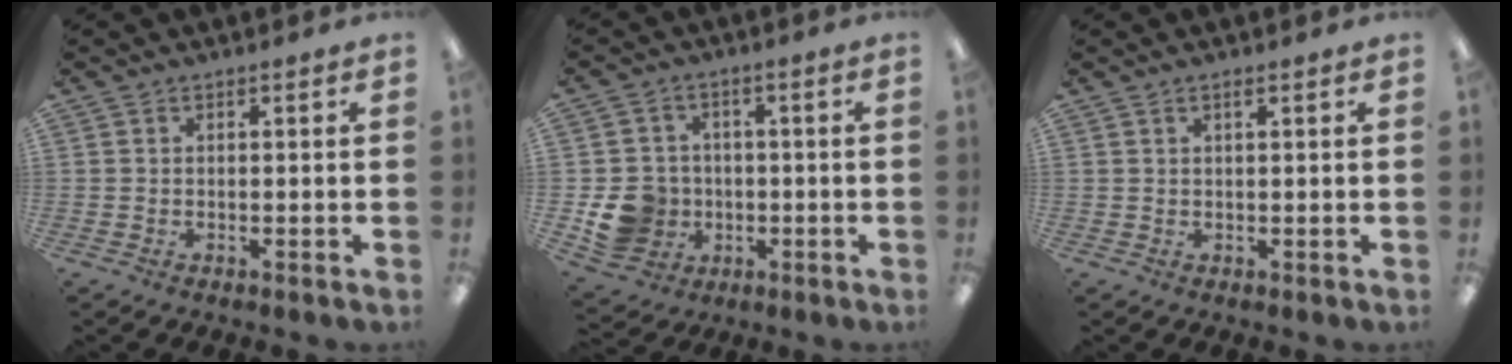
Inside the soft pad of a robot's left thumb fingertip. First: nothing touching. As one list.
[{"total": 9.0, "force": [-1.8, 8.4, 2.9], "torque": [-0.073, 0.013, -0.024]}, {"total": 1.0, "force": [0.7, 0.2, 0.7], "torque": [-0.015, 0.001, 0.012]}]